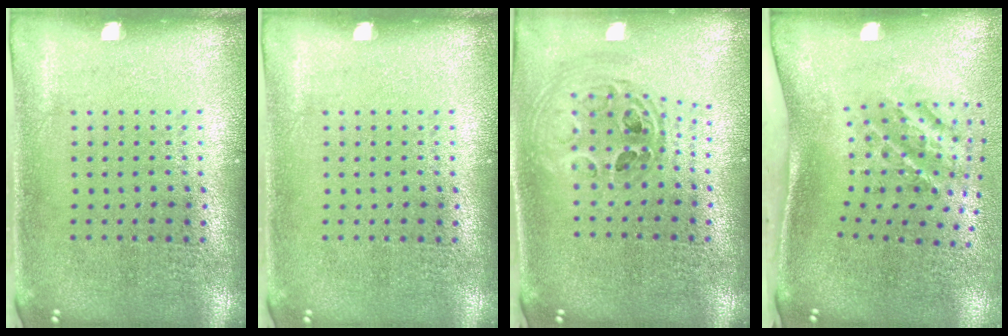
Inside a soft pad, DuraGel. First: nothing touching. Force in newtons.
{"total": 0.0}
{"total": 1.0, "press": 1.0, "slide": 0.2}
{"total": 1.9, "press": 1.3, "slide": 1.5}